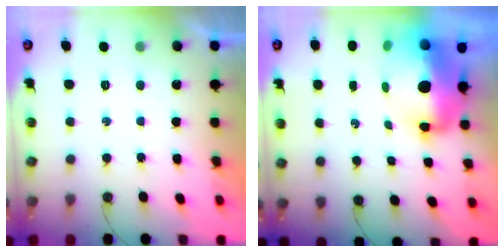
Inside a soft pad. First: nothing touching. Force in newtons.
{"total": 14.1, "press": 14.1, "slide": 1.3}